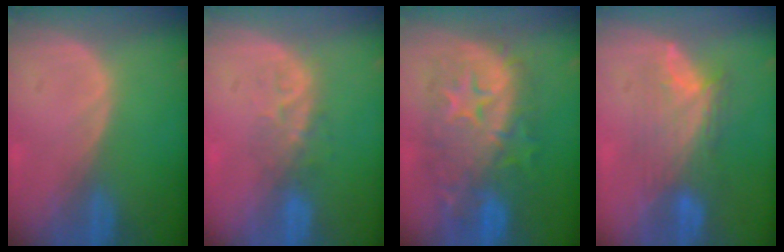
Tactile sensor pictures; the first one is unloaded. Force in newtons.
{"total": 3.7, "press": 3.6, "slide": 1.2}
{"total": 12.0, "press": 11.9, "slide": 1.2}
{"total": 7.3, "press": 7.1, "slide": 1.7}